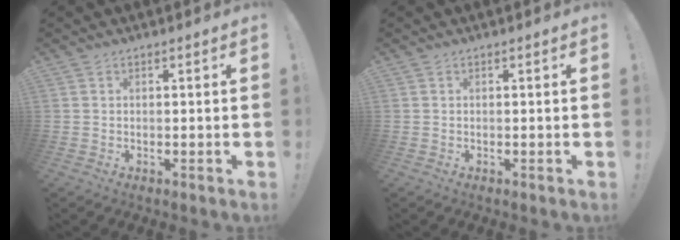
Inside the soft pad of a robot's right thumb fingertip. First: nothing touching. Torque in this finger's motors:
{"motor_torque": [-0.09, 0.09, 0.00, 0.00, 0.00]}